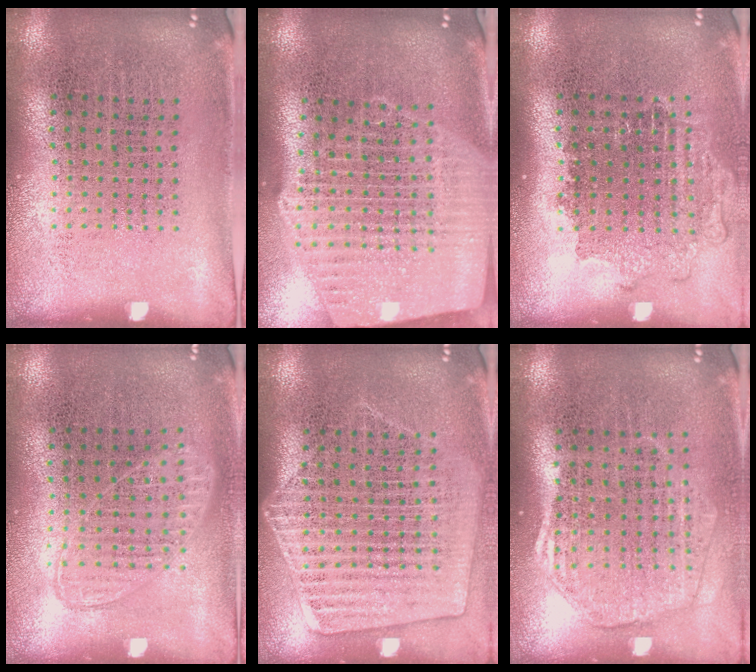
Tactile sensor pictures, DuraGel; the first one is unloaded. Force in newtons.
{"total": 2.6, "press": 2.2, "slide": 1.4}
{"total": 1.3, "press": 1.1, "slide": 0.6}
{"total": 0.9, "press": 0.9, "slide": 0.3}
{"total": 1.6, "press": 1.5, "slide": 0.5}
{"total": 1.7, "press": 1.6, "slide": 0.7}